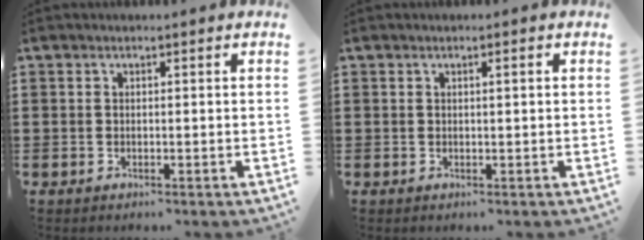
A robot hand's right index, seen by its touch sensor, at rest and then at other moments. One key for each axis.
{"total": 0.8, "fx": 0.2, "fy": 0.1, "fz": 0.7, "tx": -0.013, "ty": 0.000, "tz": 0.004}